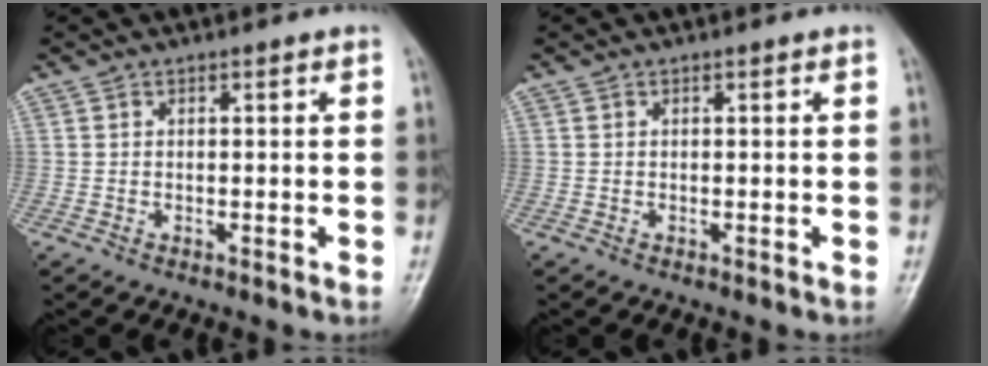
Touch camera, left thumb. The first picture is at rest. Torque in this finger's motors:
{"motor_torque": [1.41, 0.79, 0.09, 0.05, 0.00]}